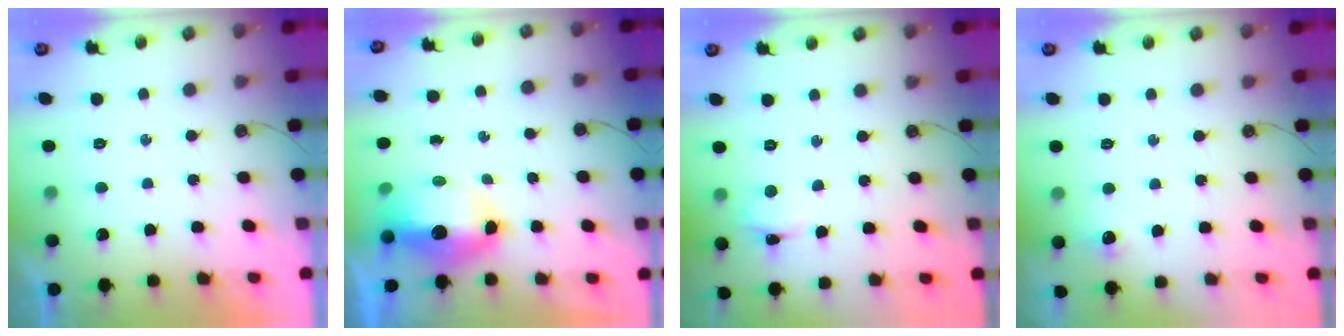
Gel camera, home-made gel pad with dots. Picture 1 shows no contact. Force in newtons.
{"total": 8.4, "press": 8.4, "slide": 0.9}
{"total": 2.9, "press": 2.9, "slide": 0.2}
{"total": 5.9, "press": 5.9, "slide": 0.8}